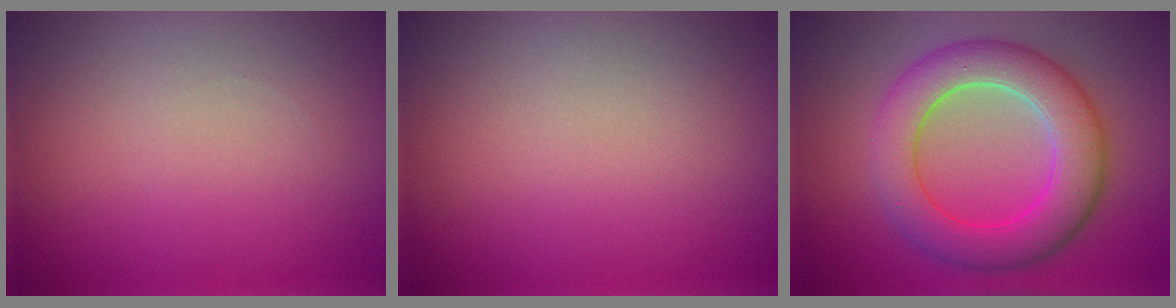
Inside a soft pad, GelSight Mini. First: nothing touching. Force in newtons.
{"total": 0.0}
{"total": 7.2, "press": 7.2, "slide": 0.5}